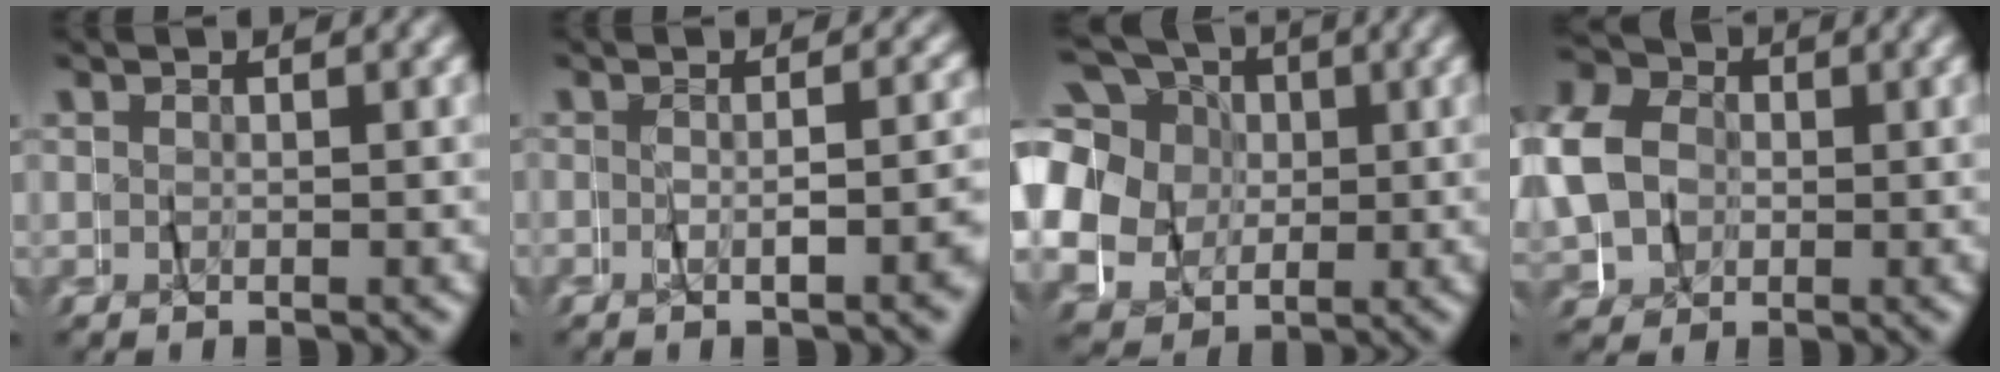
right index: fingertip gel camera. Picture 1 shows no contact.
{"total": 2.3, "force": [-1.5, -0.4, 1.7], "torque": [-0.029, 0.008, -0.026]}
{"total": 13.8, "force": [1.2, 12.0, 6.6], "torque": [-0.162, -0.008, 0.005]}
{"total": 8.3, "force": [1.6, 7.1, 4.0], "torque": [-0.092, 0.002, 0.017]}